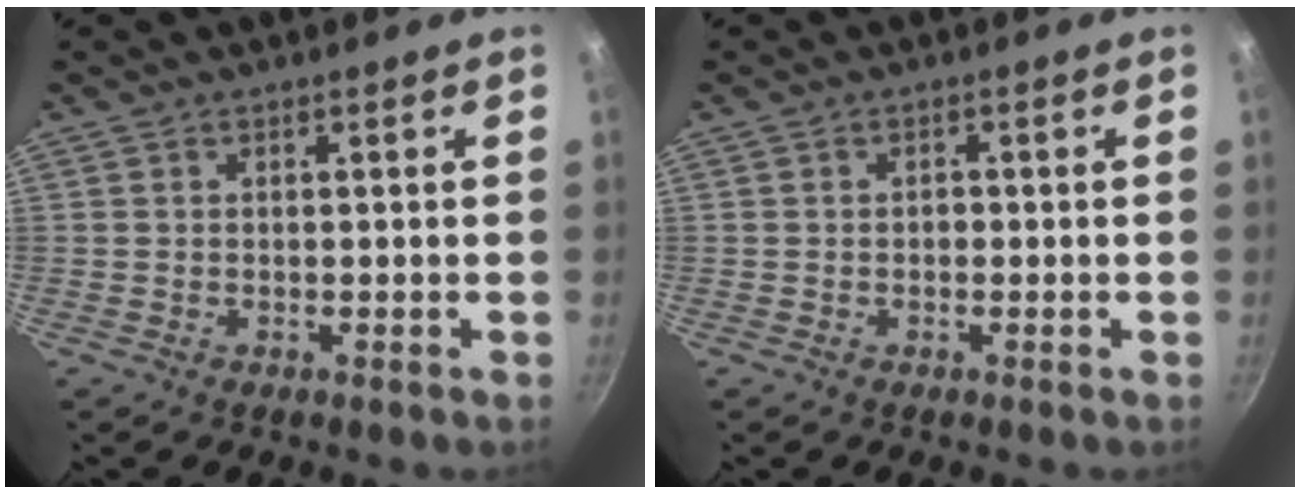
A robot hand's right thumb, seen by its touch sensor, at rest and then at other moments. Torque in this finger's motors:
{"motor_torque": [-0.29, 0.58, 0.45, -0.43, 0.06]}